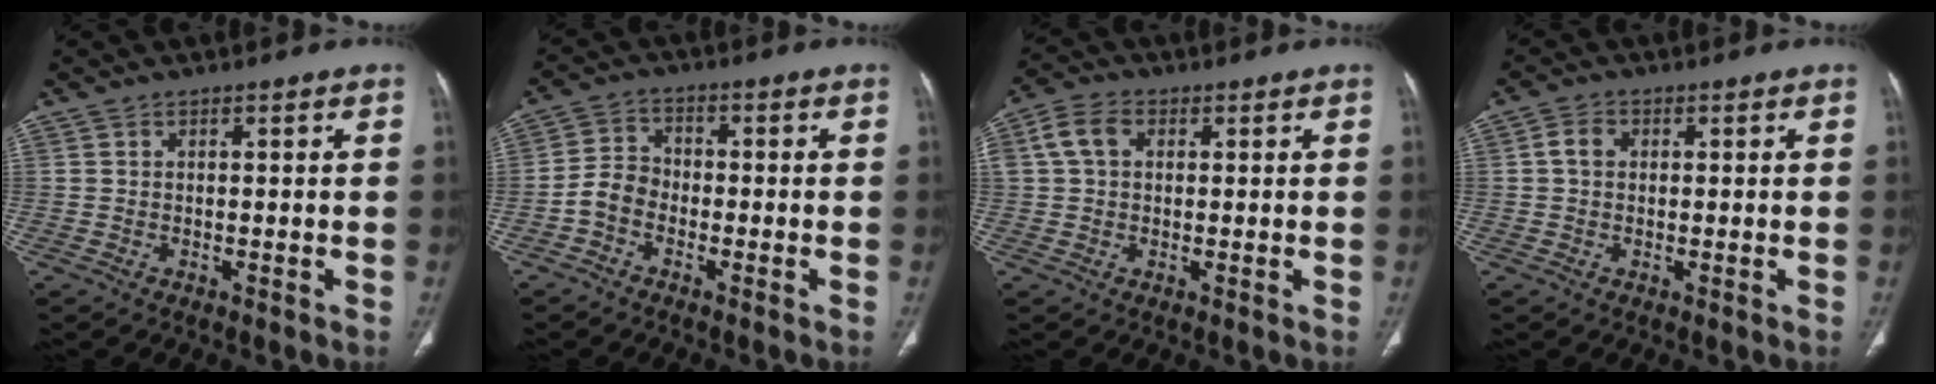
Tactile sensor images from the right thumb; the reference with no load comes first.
{"total": 4.7, "force": [-2.0, 3.5, 2.3], "torque": [-0.031, 0.019, -0.050]}
{"total": 5.7, "force": [1.3, 4.1, 3.8], "torque": [-0.078, 0.017, 0.021]}
{"total": 2.9, "force": [0.4, 2.2, 1.8], "torque": [-0.028, 0.006, 0.005]}